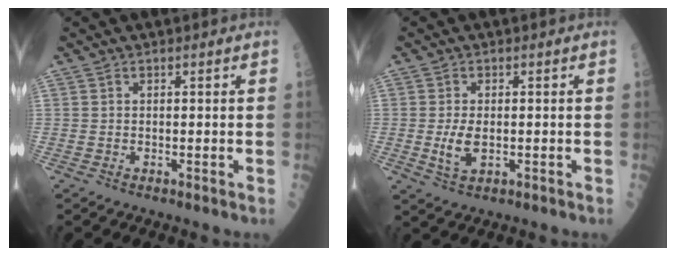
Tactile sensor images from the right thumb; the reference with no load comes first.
{"total": 4.3, "force": [-0.6, 2.2, 3.7], "torque": [-0.071, -0.006, -0.007]}